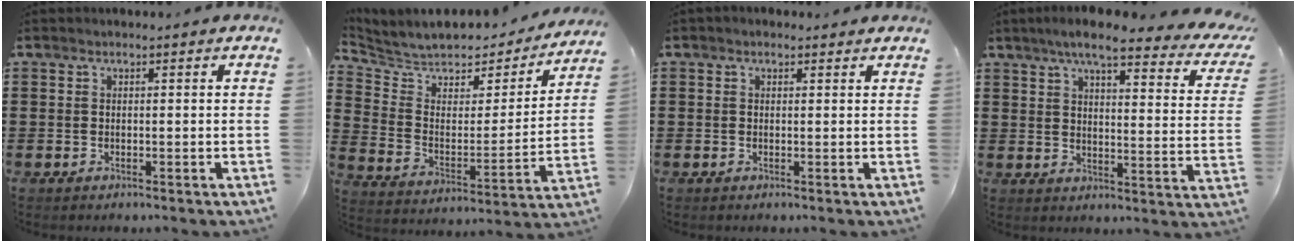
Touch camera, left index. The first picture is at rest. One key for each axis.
{"total": 5.6, "fx": 5.2, "fy": 2.0, "fz": 0.8, "tx": -0.052, "ty": -0.041, "tz": 0.084}
{"total": 0.9, "fx": 0.3, "fy": 0.8, "fz": 0.2, "tx": -0.006, "ty": 0.006, "tz": 0.005}
{"total": 7.3, "fx": 5.8, "fy": 0.7, "fz": 4.4, "tx": -0.091, "ty": -0.029, "tz": 0.093}